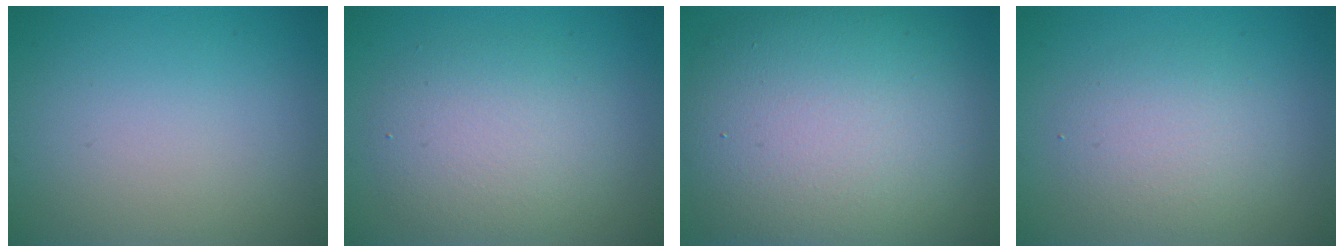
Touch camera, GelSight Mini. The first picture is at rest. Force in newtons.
{"total": 4.6, "press": 4.6, "slide": 0.4}
{"total": 13.4, "press": 13.4, "slide": 1.0}
{"total": 3.0, "press": 3.0, "slide": 0.1}